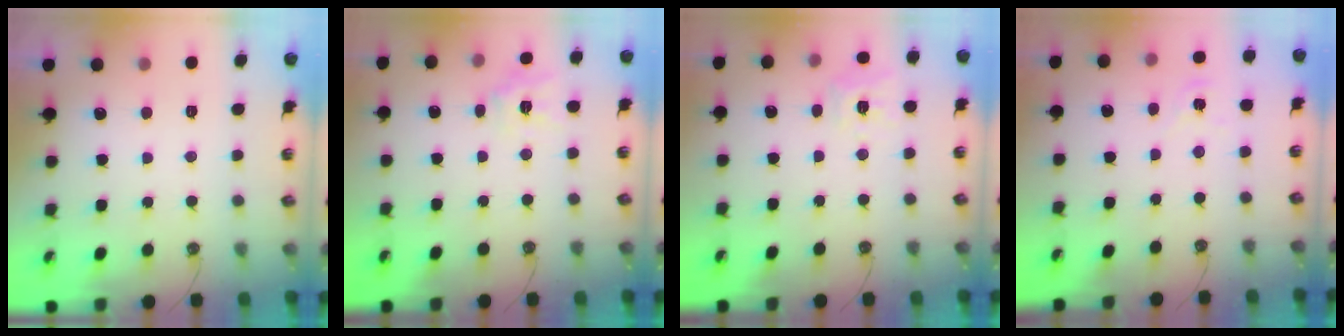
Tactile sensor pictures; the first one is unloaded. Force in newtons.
{"total": 10.1, "press": 10.1, "slide": 0.6}
{"total": 8.8, "press": 8.8, "slide": 0.8}
{"total": 1.6, "press": 1.5, "slide": 0.3}